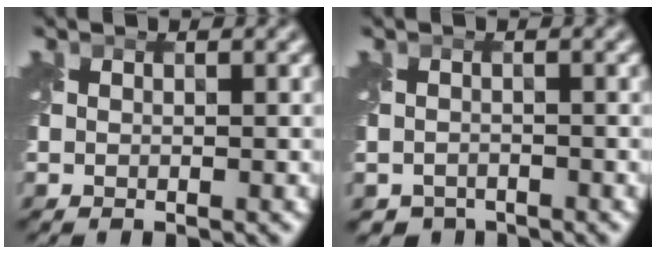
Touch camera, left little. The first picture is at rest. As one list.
[{"total": 1.3, "force": [-1.0, 0.7, -0.4], "torque": [0.016, 0.003, -0.018]}]